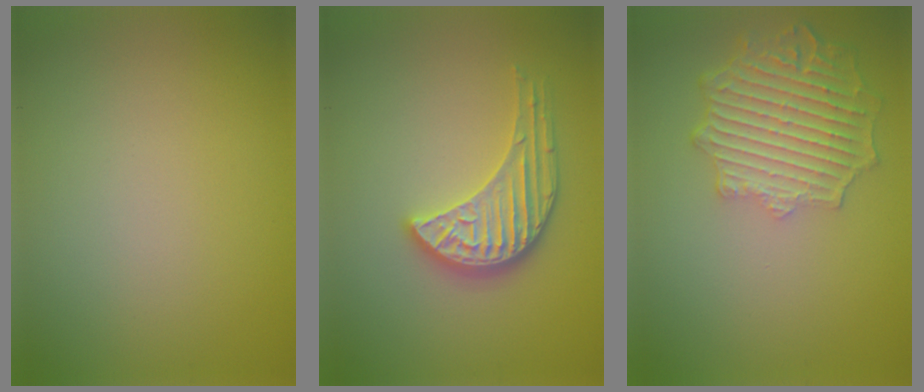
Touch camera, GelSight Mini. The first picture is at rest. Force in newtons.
{"total": 3.8, "press": 3.5, "slide": 1.6}
{"total": 6.5, "press": 5.0, "slide": 4.1}